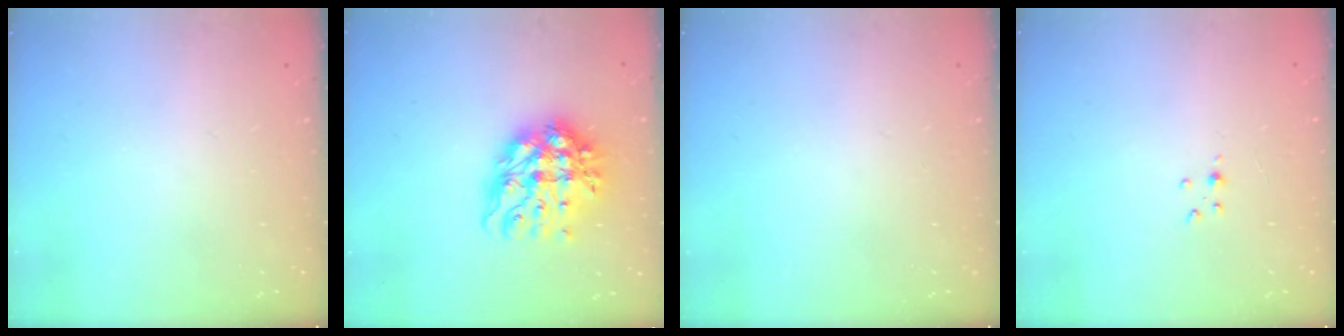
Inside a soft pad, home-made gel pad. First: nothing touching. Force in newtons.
{"total": 13.6, "press": 13.6, "slide": 1.3}
{"total": 0.0}
{"total": 2.8, "press": 2.8, "slide": 0.4}